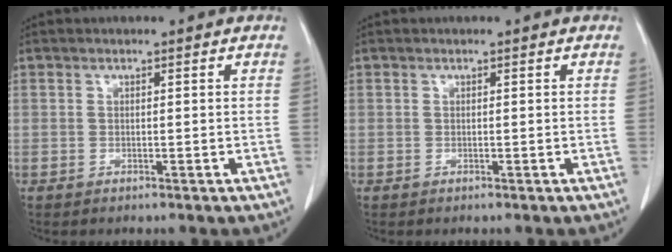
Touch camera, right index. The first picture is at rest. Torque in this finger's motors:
{"motor_torque": [0.00, 0.00, 0.00, 0.00]}